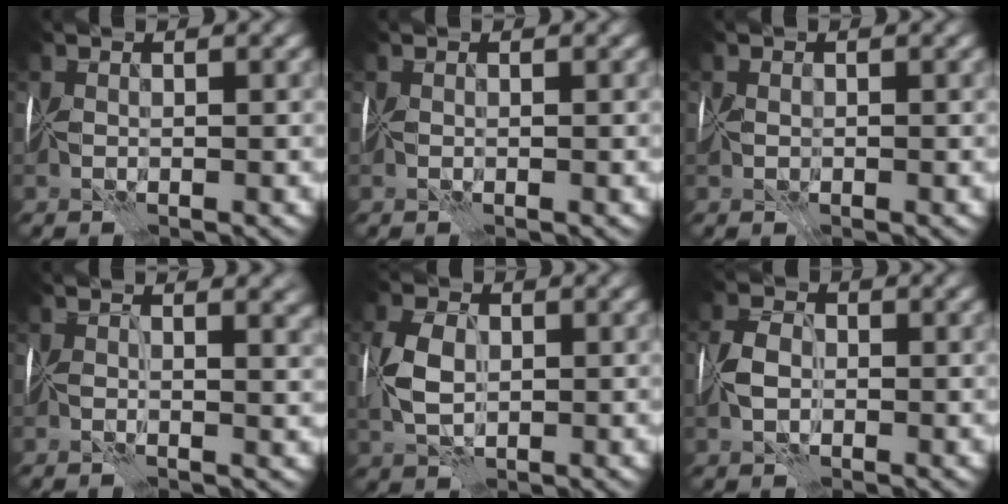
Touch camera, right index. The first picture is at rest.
{"total": 0.8, "force": [-0.4, -0.4, -0.6], "torque": [0.014, -0.004, -0.007]}
{"total": 0.8, "force": [-0.4, -0.3, -0.6], "torque": [0.007, -0.007, -0.003]}
{"total": 2.7, "force": [1.8, 0.4, 2.0], "torque": [-0.001, -0.003, 0.022]}
{"total": 3.0, "force": [-0.4, 1.8, 2.4], "torque": [-0.061, -0.003, -0.010]}
{"total": 1.4, "force": [-0.9, 0.8, 0.8], "torque": [-0.017, -0.006, -0.018]}